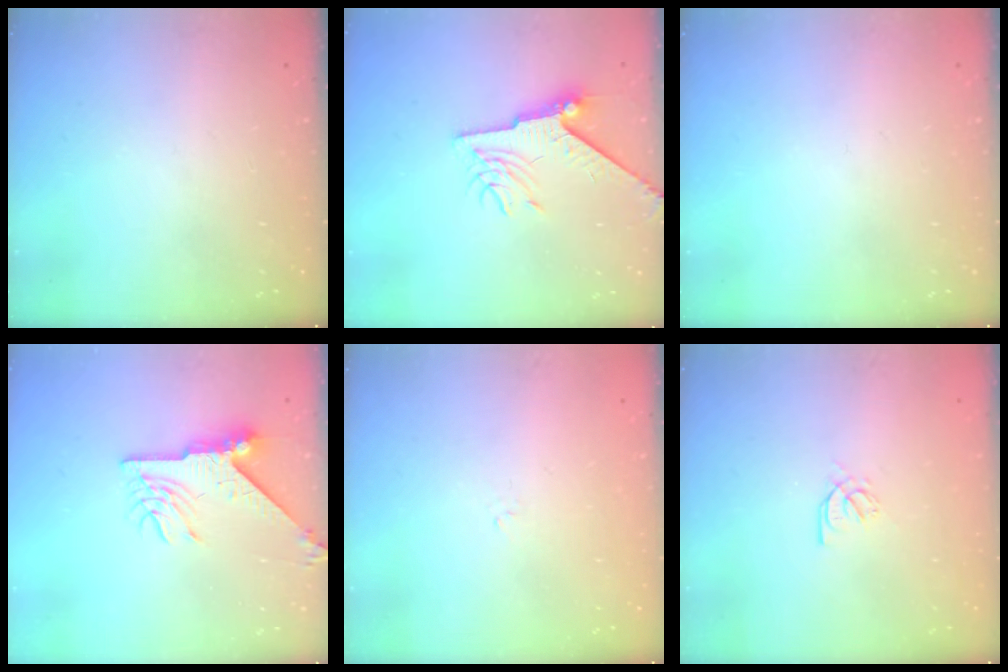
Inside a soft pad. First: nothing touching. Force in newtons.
{"total": 7.8, "press": 7.7, "slide": 0.9}
{"total": 0.0}
{"total": 9.9, "press": 9.8, "slide": 1.1}
{"total": 1.2, "press": 1.2, "slide": 0.4}
{"total": 3.5, "press": 3.5, "slide": 0.2}